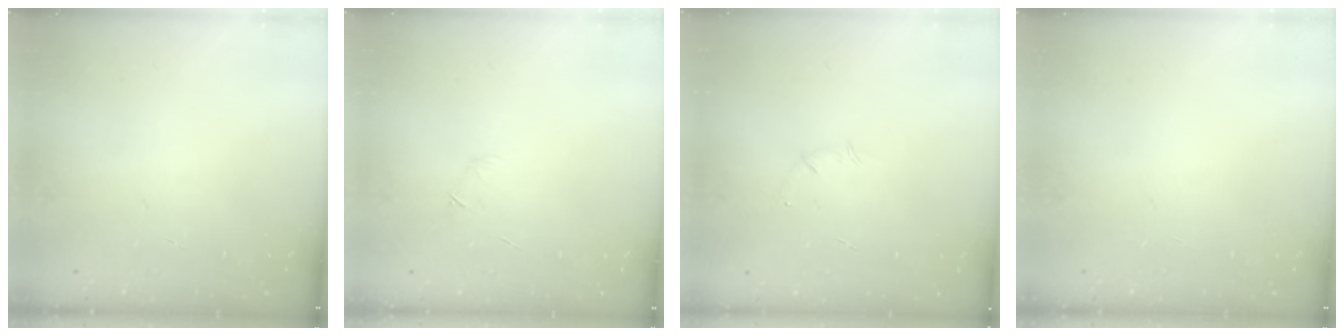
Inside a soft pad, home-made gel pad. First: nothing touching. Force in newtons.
{"total": 4.0, "press": 3.8, "slide": 1.1}
{"total": 3.9, "press": 3.7, "slide": 1.2}
{"total": 0.0}